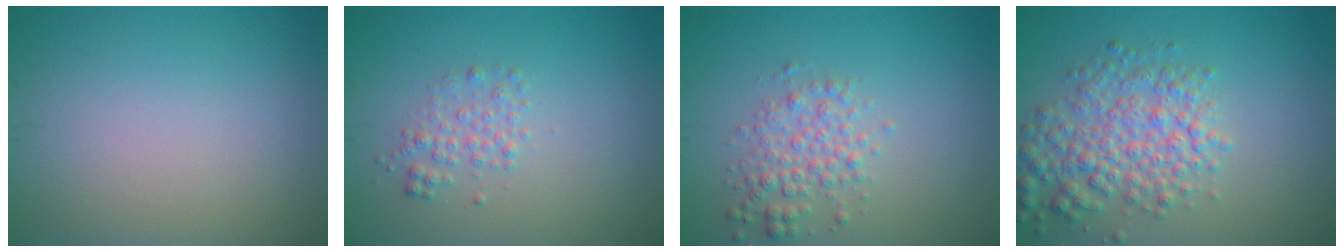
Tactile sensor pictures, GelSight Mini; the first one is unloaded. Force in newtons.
{"total": 1.8, "press": 1.8, "slide": 0.0}
{"total": 2.8, "press": 2.8, "slide": 0.0}
{"total": 5.4, "press": 5.4, "slide": 0.2}